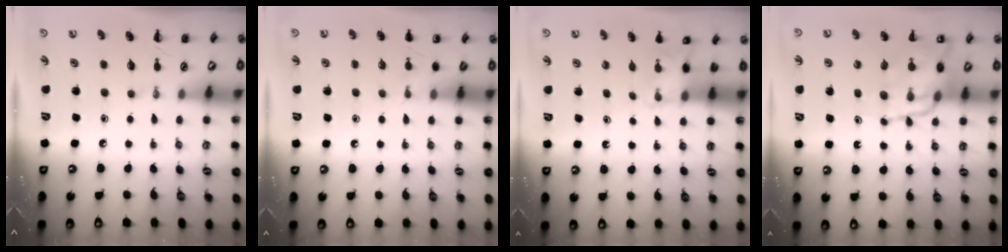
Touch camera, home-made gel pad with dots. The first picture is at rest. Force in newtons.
{"total": 5.8, "press": 5.5, "slide": 1.8}
{"total": 4.0, "press": 3.8, "slide": 1.2}
{"total": 12.1, "press": 11.5, "slide": 3.7}